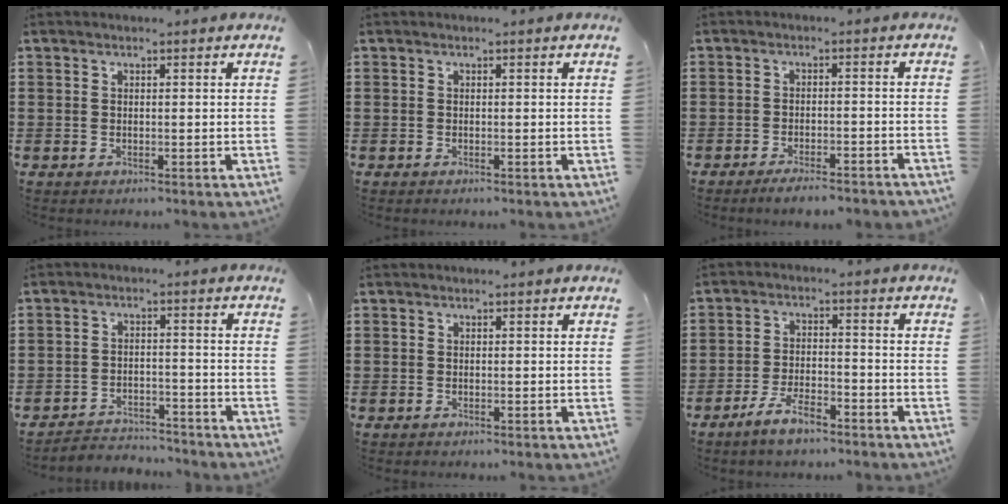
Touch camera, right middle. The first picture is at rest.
{"total": 0.0}
{"total": 2.9, "force": [-2.7, 0.1, 1.1], "torque": [-0.017, 0.004, -0.053]}
{"total": 3.8, "force": [-3.7, 0.8, -0.2], "torque": [-0.006, 0.003, -0.082]}
{"total": 0.0}
{"total": 6.0, "force": [-4.6, 1.8, 3.5], "torque": [-0.074, 0.005, -0.089]}